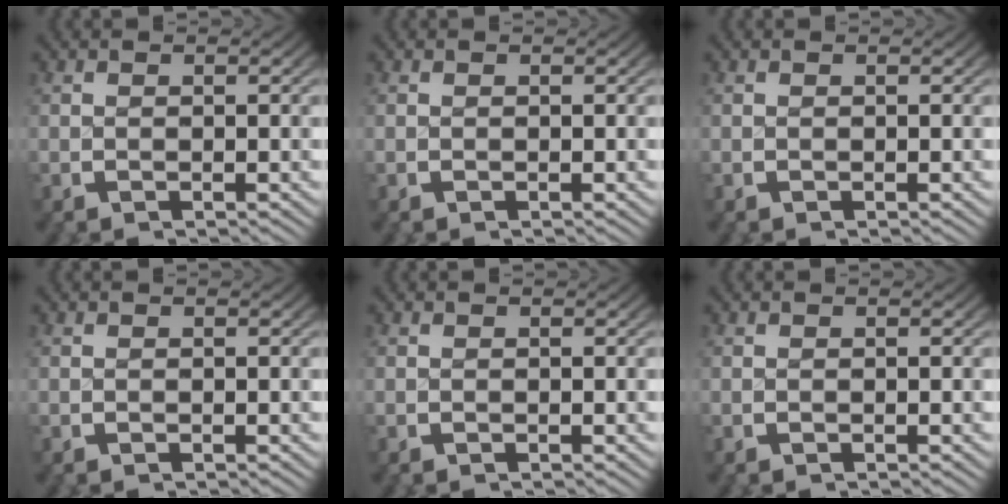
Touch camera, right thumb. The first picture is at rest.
{"total": 0.0}
{"total": 0.0}
{"total": 0.0}
{"total": 0.0}
{"total": 0.0}